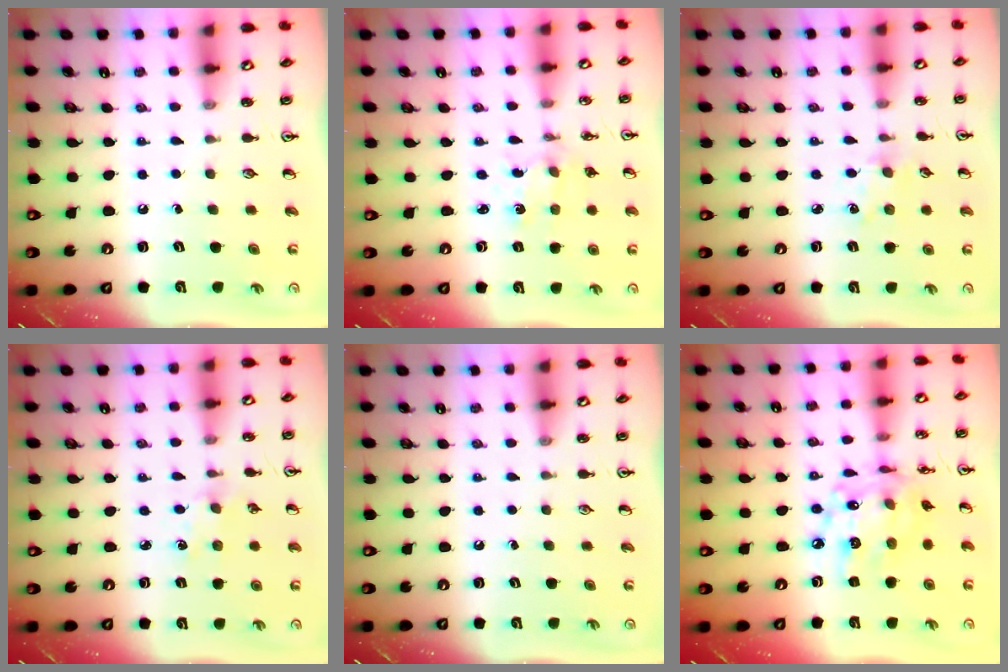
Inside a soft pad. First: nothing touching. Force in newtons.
{"total": 1.5, "press": 1.5, "slide": 0.3}
{"total": 3.0, "press": 3.0, "slide": 0.4}
{"total": 2.9, "press": 2.9, "slide": 0.4}
{"total": 0.0}
{"total": 14.7, "press": 14.7, "slide": 1.1}